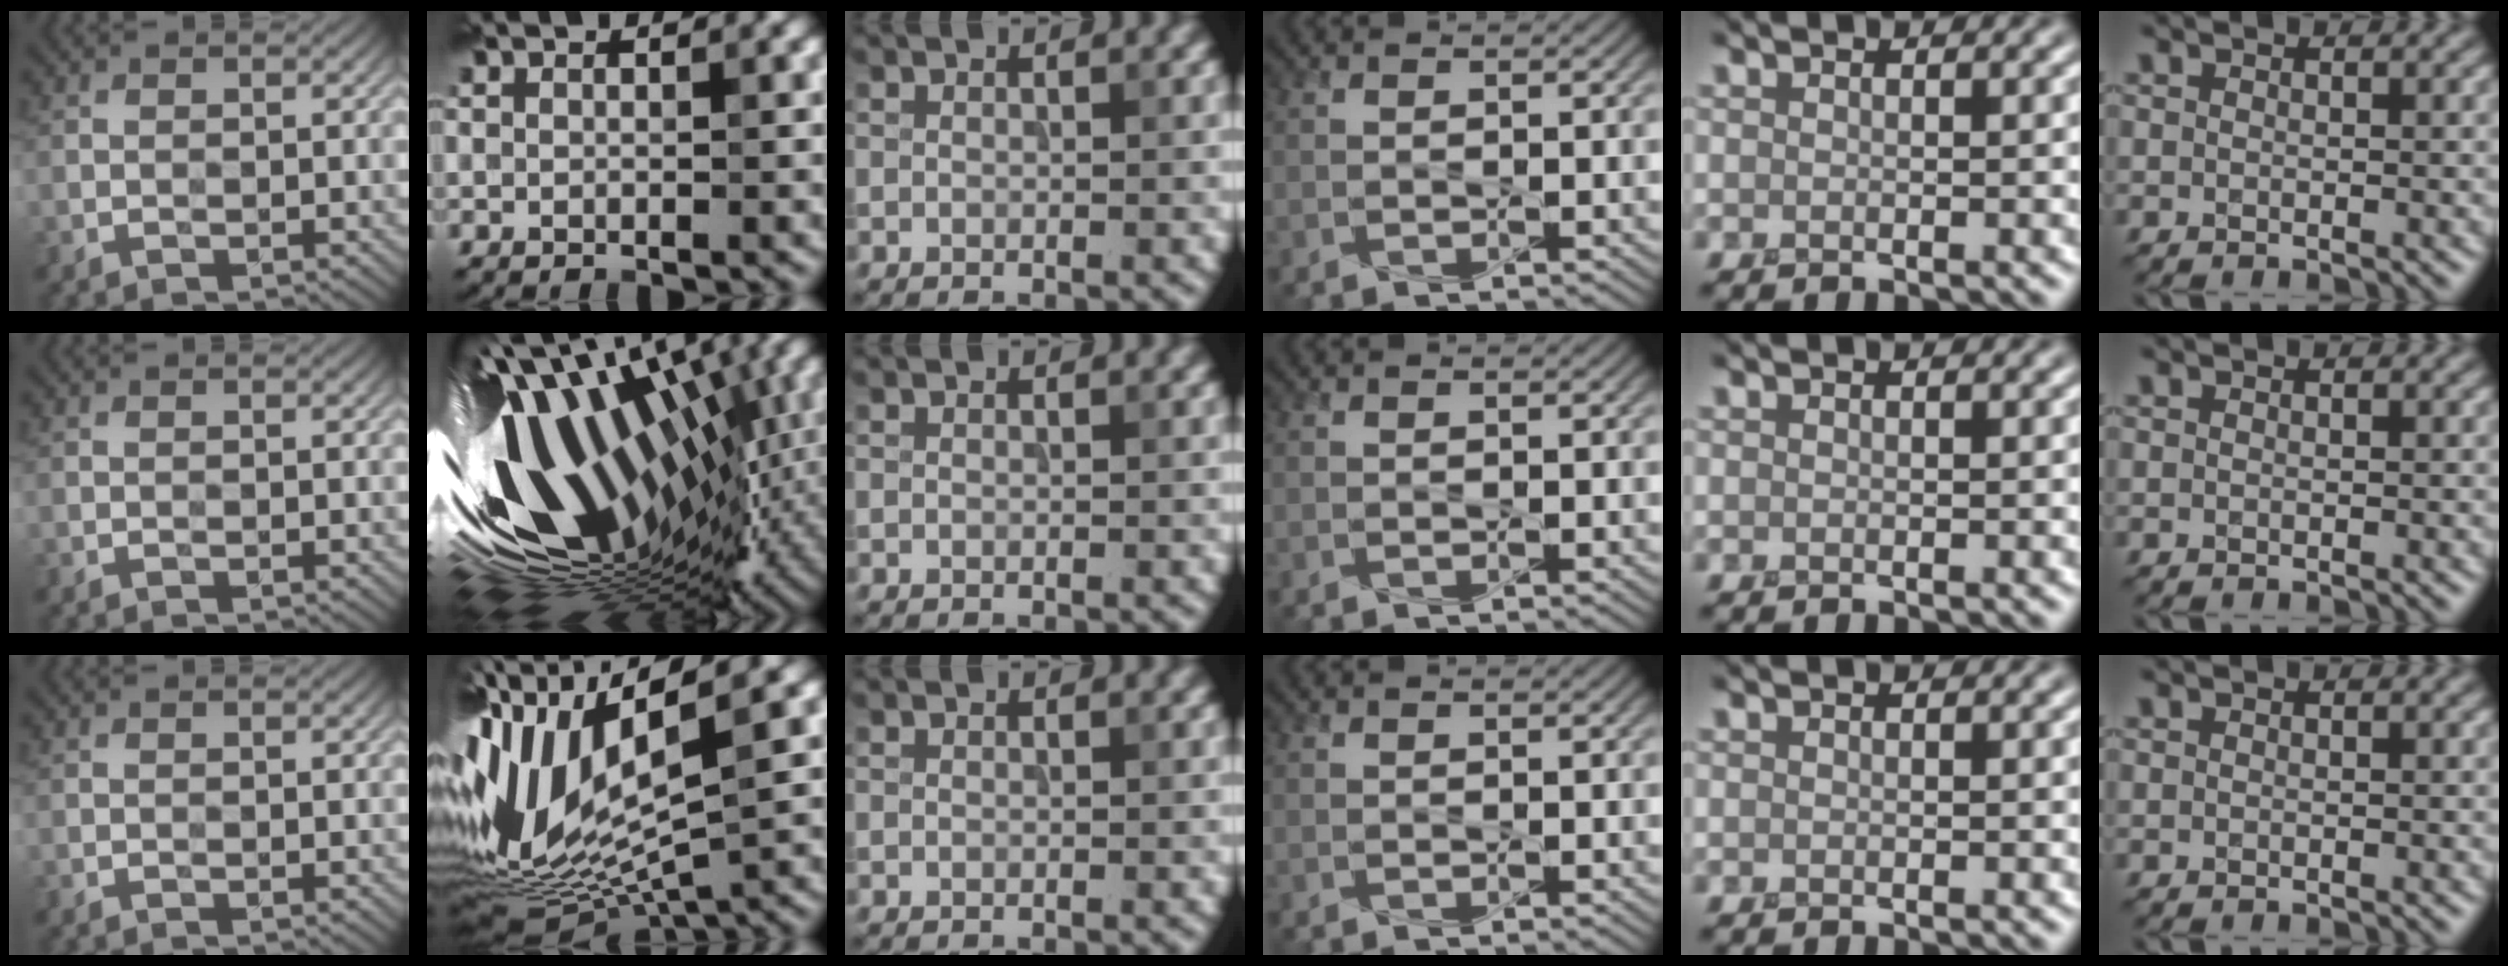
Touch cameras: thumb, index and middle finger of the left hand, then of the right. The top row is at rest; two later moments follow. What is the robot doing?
{"motion": "press", "object": "sticky note"}